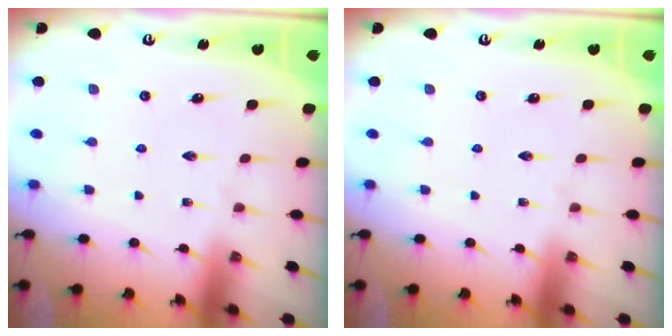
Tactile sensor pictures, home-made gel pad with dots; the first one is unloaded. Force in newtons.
{"total": 0.0}